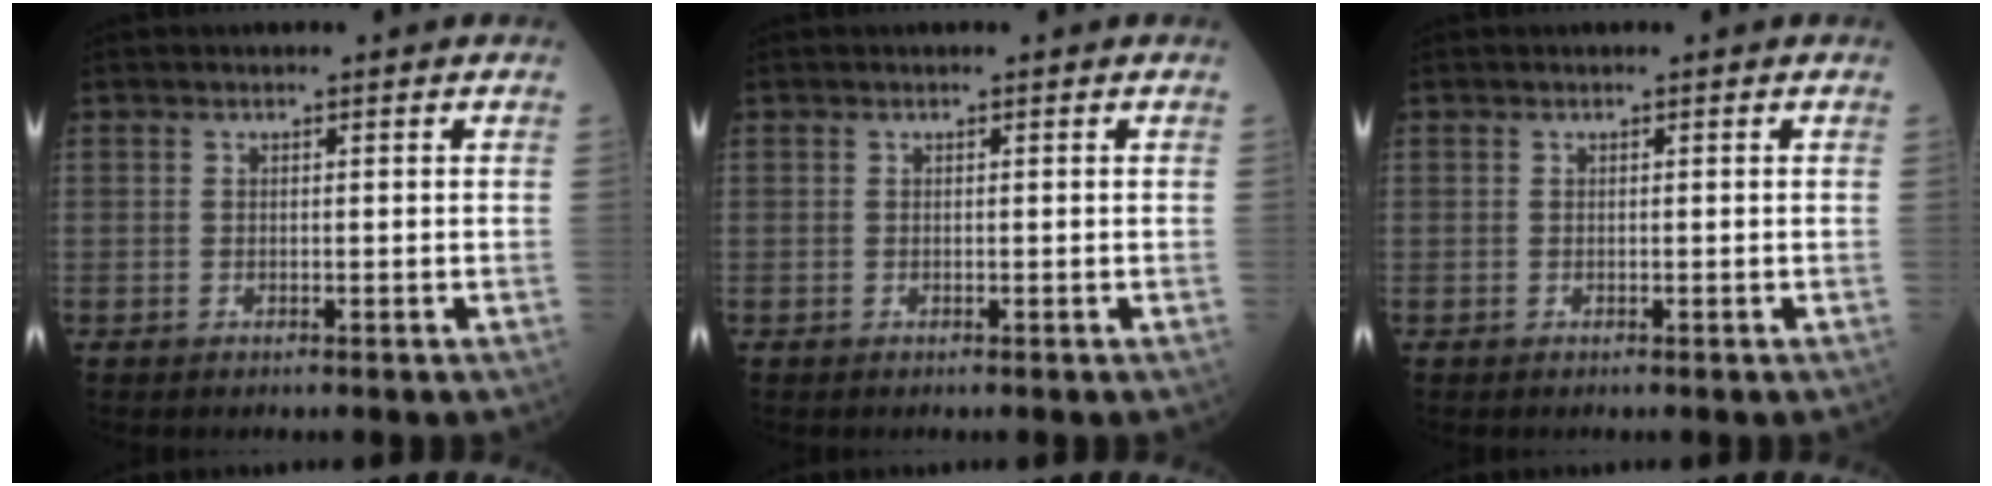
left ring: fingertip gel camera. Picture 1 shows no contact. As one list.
[{"total": 0.0}, {"total": 0.0}]